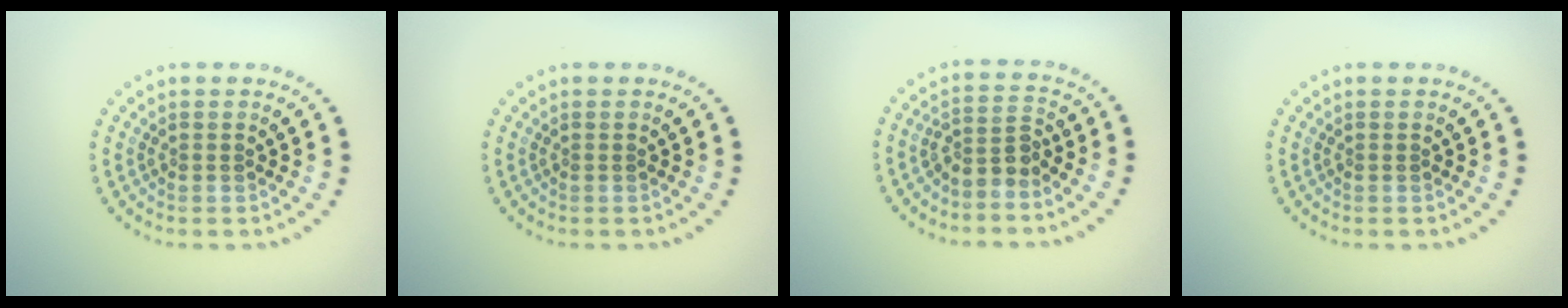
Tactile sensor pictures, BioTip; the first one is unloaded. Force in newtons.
{"total": 0.0}
{"total": 2.6, "press": 1.9, "slide": 1.7}
{"total": 0.0}